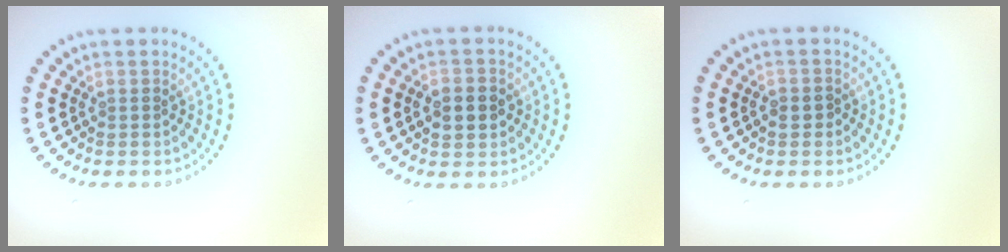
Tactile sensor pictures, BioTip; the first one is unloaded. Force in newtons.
{"total": 2.8, "press": 2.8, "slide": 0.4}
{"total": 0.8, "press": 0.7, "slide": 0.4}